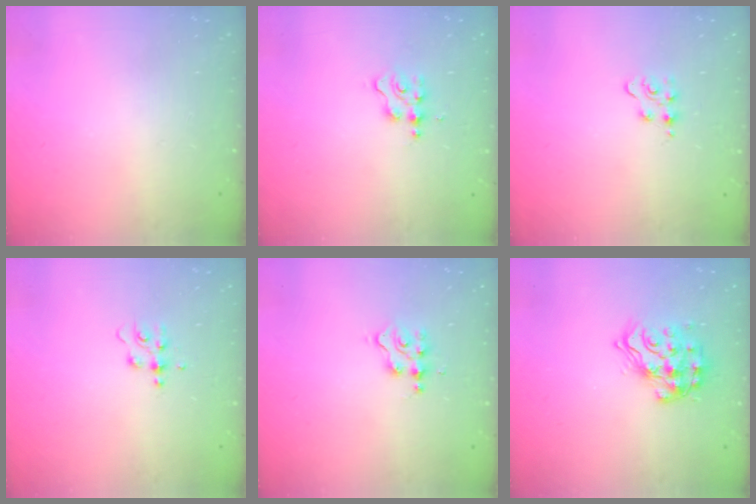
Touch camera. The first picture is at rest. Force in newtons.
{"total": 2.6, "press": 2.6, "slide": 0.3}
{"total": 3.0, "press": 3.0, "slide": 0.4}
{"total": 4.8, "press": 4.8, "slide": 0.5}
{"total": 2.9, "press": 2.9, "slide": 0.4}
{"total": 15.9, "press": 15.8, "slide": 1.1}